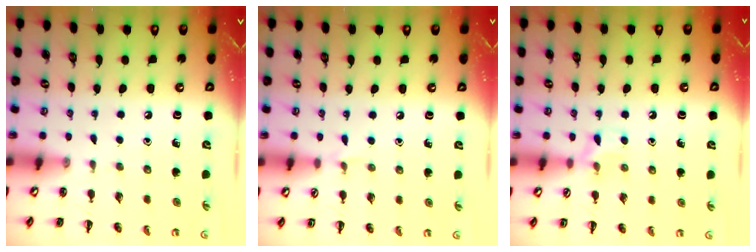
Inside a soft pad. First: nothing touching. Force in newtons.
{"total": 3.1, "press": 3.0, "slide": 1.1}
{"total": 6.7, "press": 6.3, "slide": 2.3}